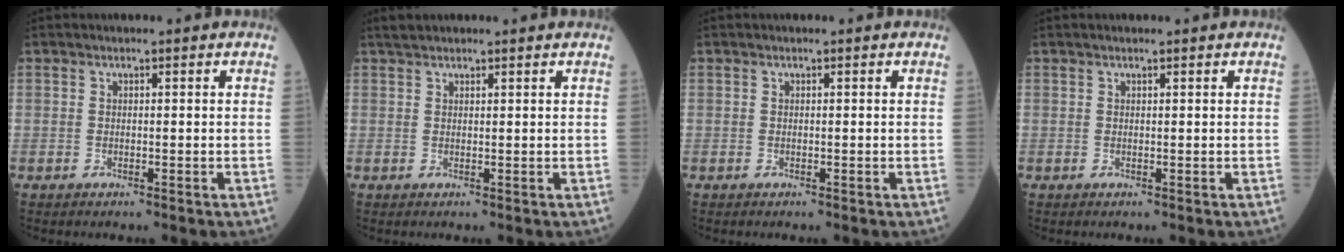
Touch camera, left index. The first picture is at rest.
{"total": 2.5, "force": [2.4, 0.3, 0.8], "torque": [-0.012, 0.018, 0.041]}
{"total": 0.0}
{"total": 0.6, "force": [0.4, 0.0, 0.4], "torque": [-0.011, 0.002, 0.008]}